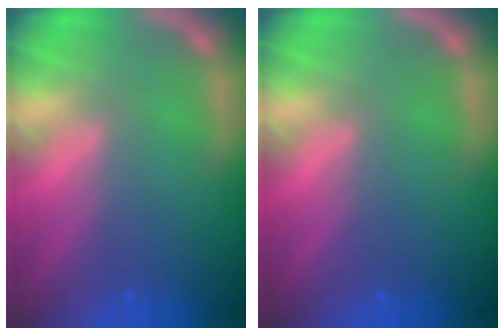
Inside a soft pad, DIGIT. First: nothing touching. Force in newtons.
{"total": 0.0}